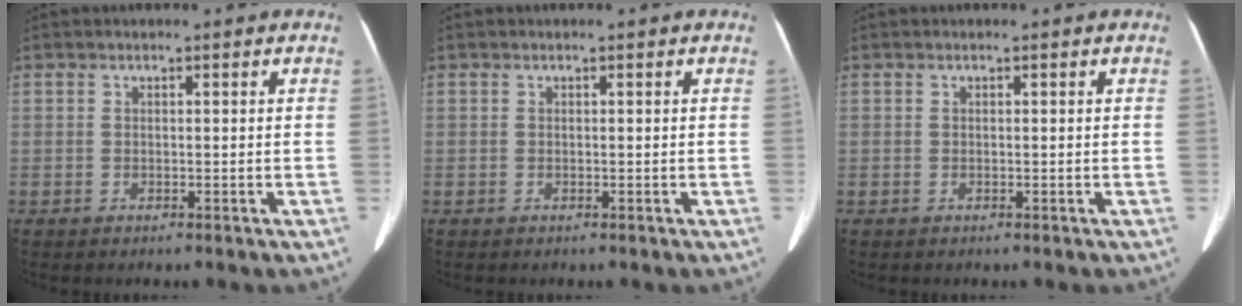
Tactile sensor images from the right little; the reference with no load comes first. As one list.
[{"total": 0.0}, {"total": 0.0}]